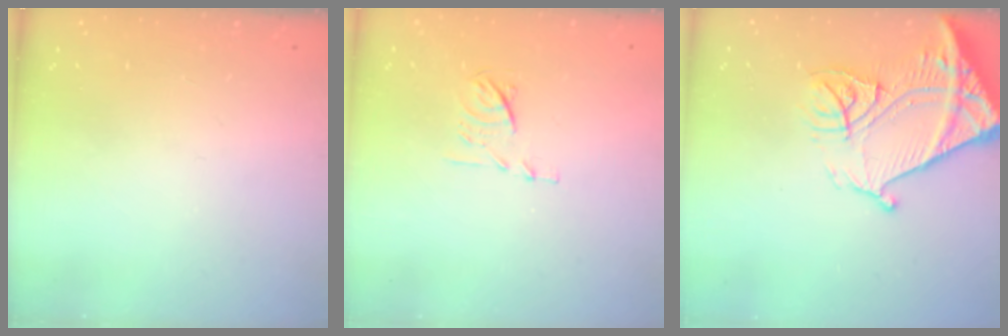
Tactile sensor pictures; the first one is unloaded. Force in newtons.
{"total": 6.6, "press": 6.6, "slide": 0.9}
{"total": 19.3, "press": 19.2, "slide": 2.2}